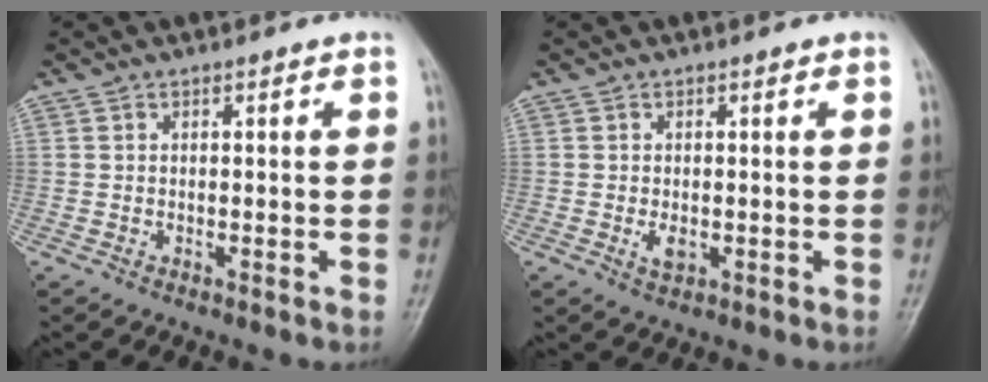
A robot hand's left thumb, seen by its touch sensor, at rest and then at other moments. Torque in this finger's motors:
{"motor_torque": [0.30, 0.37, 0.34, 0.12, 0.00]}